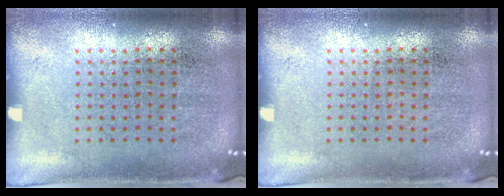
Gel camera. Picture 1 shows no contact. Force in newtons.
{"total": 0.0}